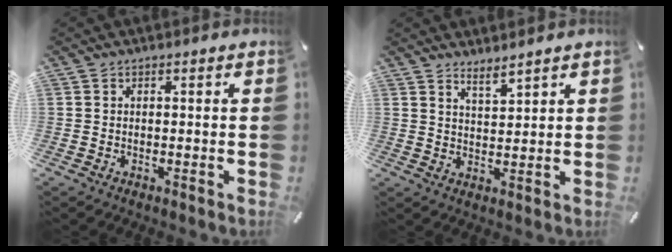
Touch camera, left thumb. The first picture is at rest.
{"total": 3.4, "force": [3.3, 0.3, 0.7], "torque": [-0.019, -0.020, 0.062]}